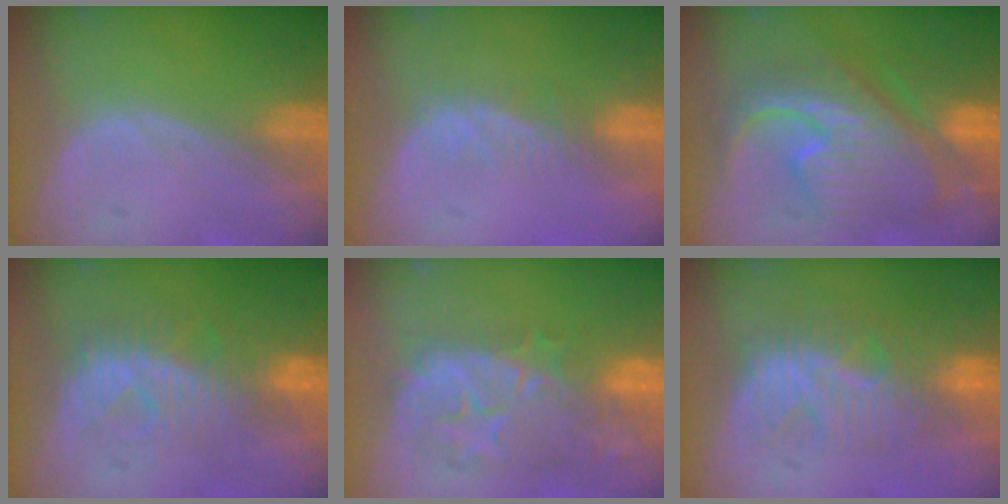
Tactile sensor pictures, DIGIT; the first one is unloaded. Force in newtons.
{"total": 2.8, "press": 2.3, "slide": 1.7}
{"total": 12.2, "press": 12.1, "slide": 1.2}
{"total": 8.1, "press": 7.5, "slide": 3.1}
{"total": 9.6, "press": 9.4, "slide": 2.2}
{"total": 8.4, "press": 8.0, "slide": 2.4}